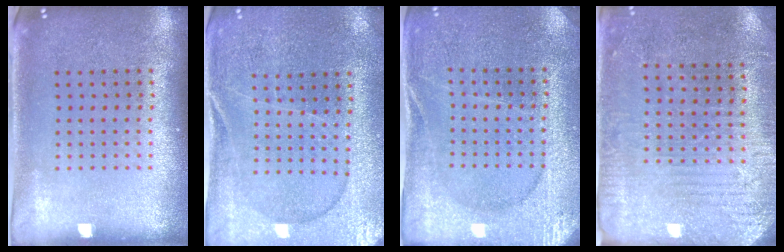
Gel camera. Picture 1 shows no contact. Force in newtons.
{"total": 1.1, "press": 1.1, "slide": 0.4}
{"total": 2.9, "press": 2.9, "slide": 0.3}
{"total": 3.0, "press": 2.8, "slide": 1.1}